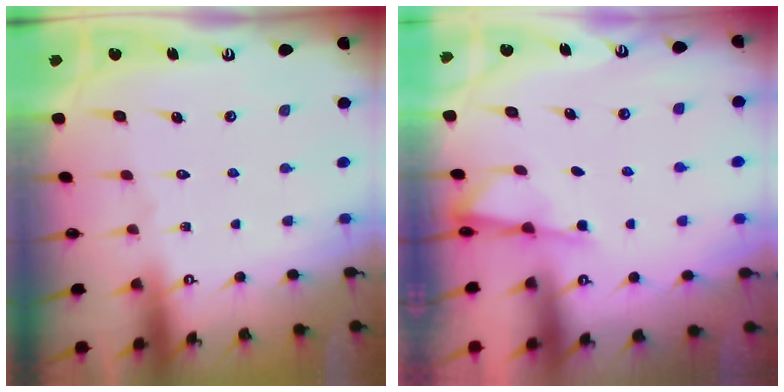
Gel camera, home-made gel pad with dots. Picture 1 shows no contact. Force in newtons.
{"total": 1.8, "press": 1.7, "slide": 0.4}